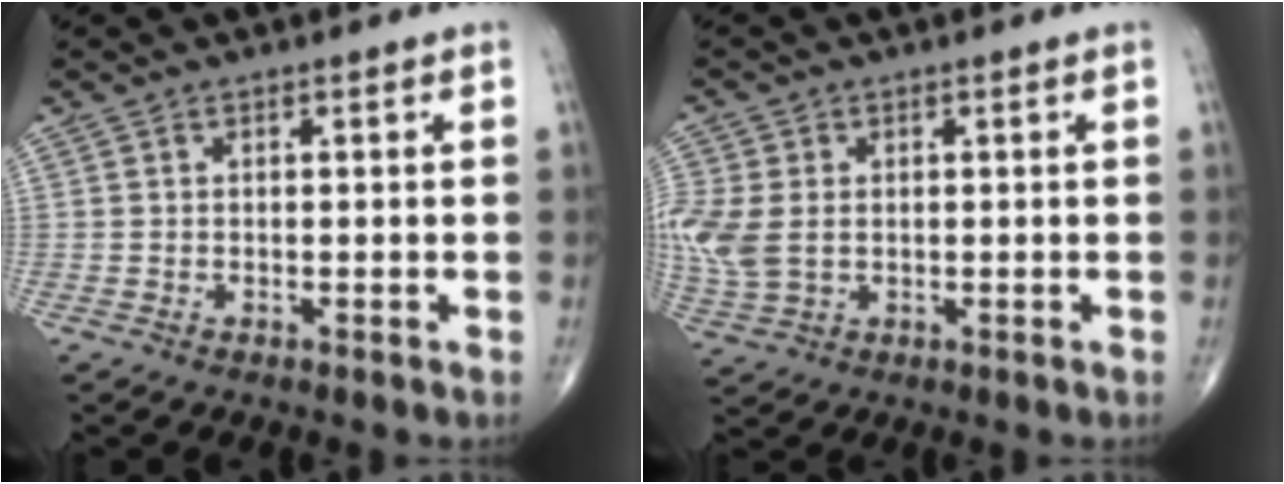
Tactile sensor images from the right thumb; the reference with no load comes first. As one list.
[{"total": 9.4, "force": [0.1, 6.8, 6.5], "torque": [-0.174, 0.000, 0.011]}]